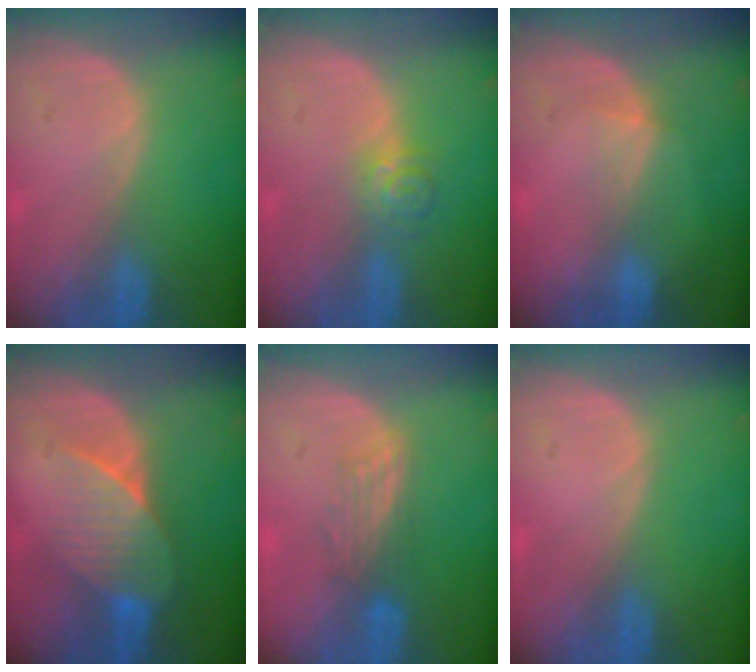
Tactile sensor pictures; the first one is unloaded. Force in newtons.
{"total": 3.6, "press": 3.4, "slide": 1.2}
{"total": 2.4, "press": 2.1, "slide": 1.2}
{"total": 7.1, "press": 6.6, "slide": 2.7}
{"total": 3.2, "press": 3.1, "slide": 0.7}
{"total": 0.0}